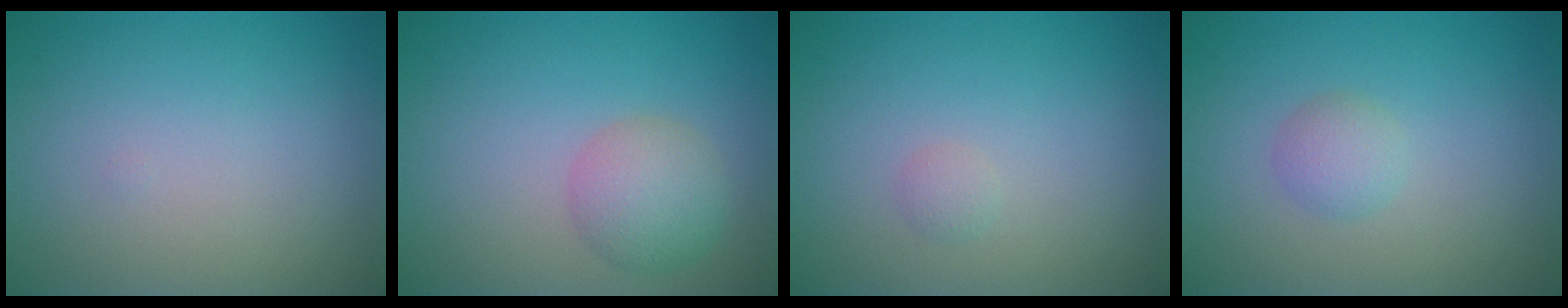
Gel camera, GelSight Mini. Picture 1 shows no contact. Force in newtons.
{"total": 3.3, "press": 3.3, "slide": 0.0}
{"total": 0.7, "press": 0.7, "slide": 0.0}
{"total": 1.6, "press": 1.6, "slide": 0.1}